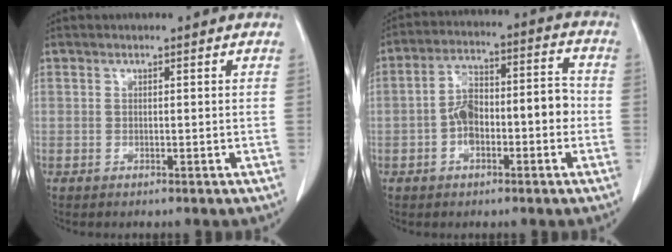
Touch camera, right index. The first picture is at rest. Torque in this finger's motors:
{"motor_torque": [1.48, -0.60, 0.71, 0.12]}